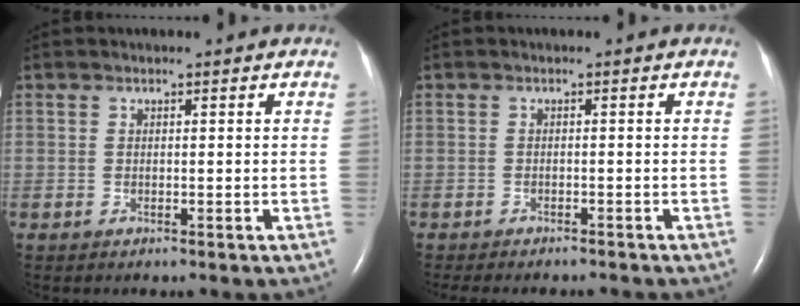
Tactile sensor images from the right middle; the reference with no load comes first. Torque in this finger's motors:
{"motor_torque": [0.04, -0.04, 0.01, 0.04]}